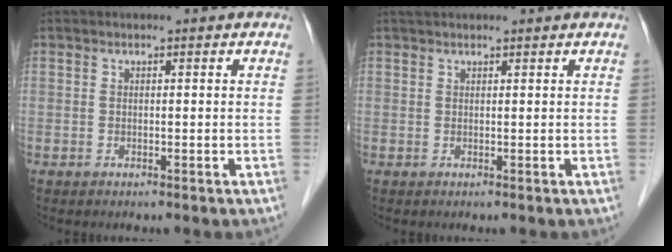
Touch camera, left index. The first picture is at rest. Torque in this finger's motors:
{"motor_torque": [0.11, -0.05, 0.09, 0.03]}